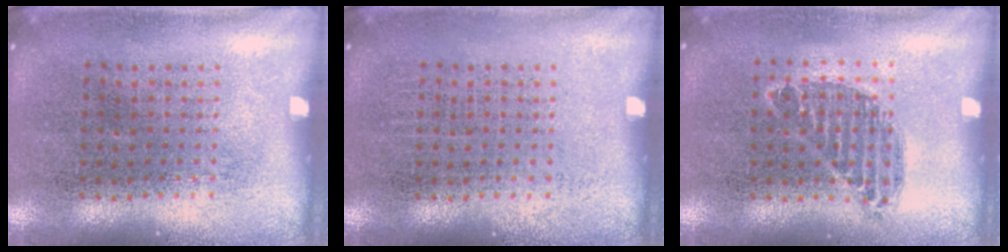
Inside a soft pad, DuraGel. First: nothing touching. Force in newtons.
{"total": 0.0}
{"total": 0.7, "press": 0.7, "slide": 0.2}